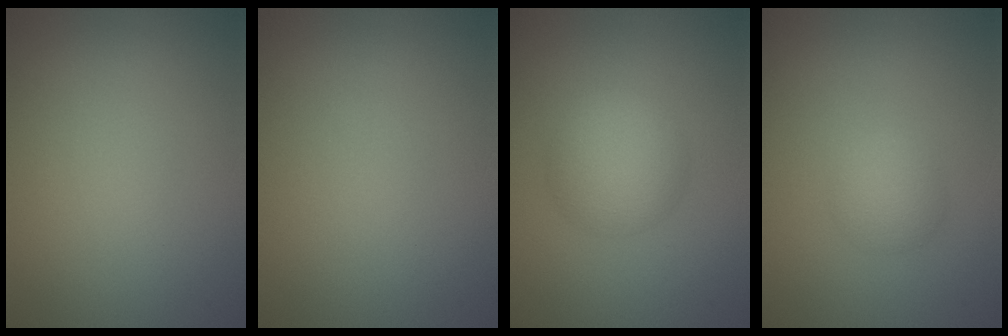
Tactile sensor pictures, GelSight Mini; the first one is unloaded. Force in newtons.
{"total": 0.0}
{"total": 4.3, "press": 4.3, "slide": 0.1}
{"total": 2.1, "press": 2.1, "slide": 0.1}